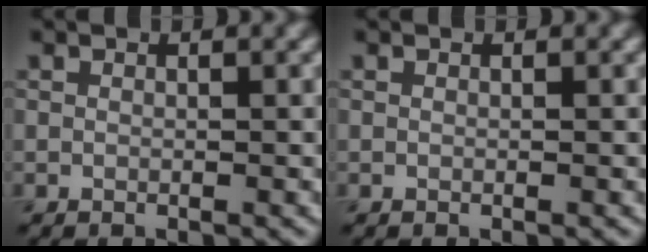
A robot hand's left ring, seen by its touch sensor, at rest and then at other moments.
{"total": 0.0}